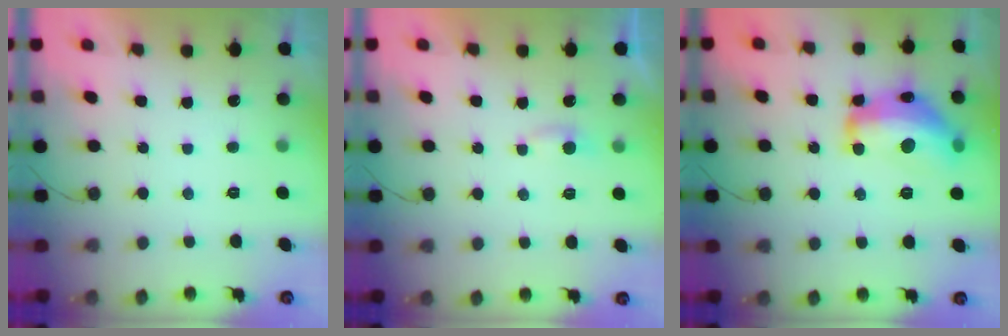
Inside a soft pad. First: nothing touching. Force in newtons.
{"total": 2.4, "press": 2.4, "slide": 0.3}
{"total": 18.4, "press": 18.3, "slide": 1.2}